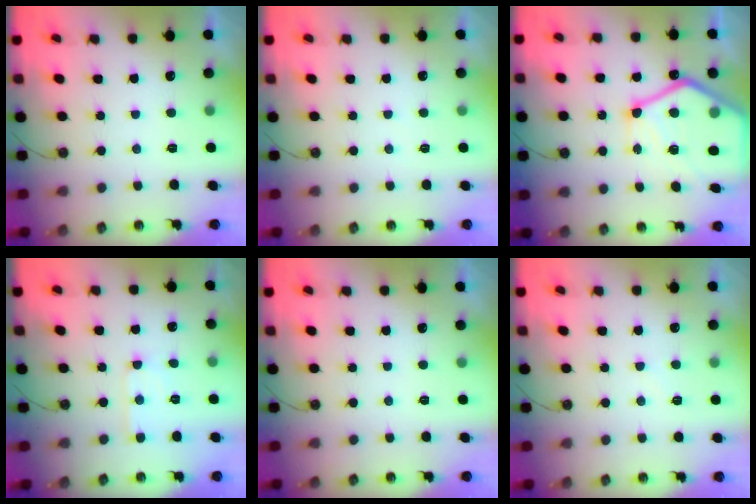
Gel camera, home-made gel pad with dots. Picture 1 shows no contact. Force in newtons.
{"total": 2.8, "press": 2.8, "slide": 0.3}
{"total": 20.8, "press": 20.7, "slide": 1.9}
{"total": 5.6, "press": 5.6, "slide": 0.4}
{"total": 0.0}
{"total": 3.9, "press": 3.8, "slide": 0.5}